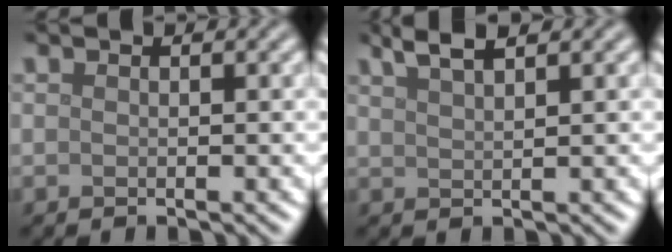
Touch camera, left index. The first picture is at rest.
{"total": 2.7, "force": [2.0, 0.5, 1.7], "torque": [-0.018, 0.009, 0.037]}